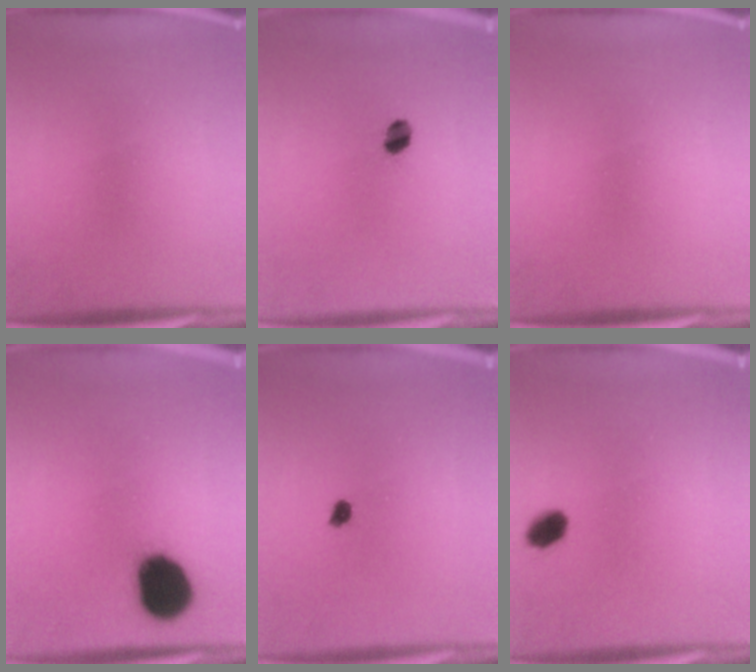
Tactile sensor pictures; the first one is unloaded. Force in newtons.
{"total": 3.2}
{"total": 0.0}
{"total": 13.8}
{"total": 1.4}
{"total": 3.8}